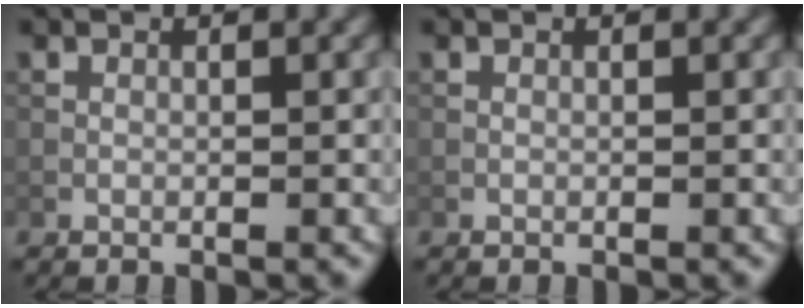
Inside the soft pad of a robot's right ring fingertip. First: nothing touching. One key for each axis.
{"total": 0.0}